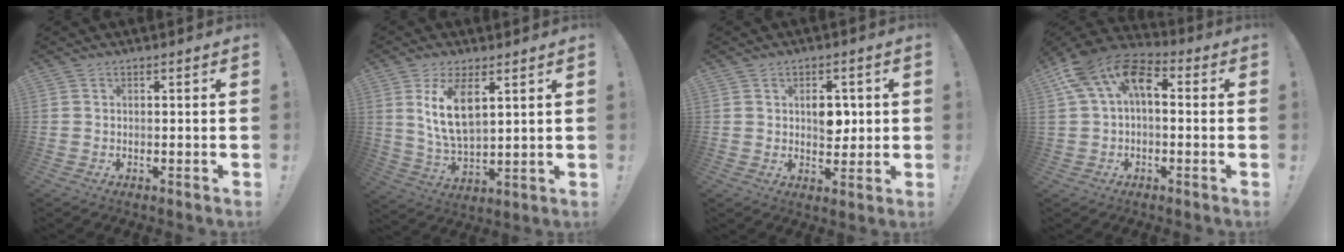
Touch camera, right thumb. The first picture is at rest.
{"total": 11.0, "force": [4.6, 4.9, 8.7], "torque": [-0.169, -0.022, 0.080]}
{"total": 6.5, "force": [1.1, 4.8, 4.3], "torque": [-0.048, 0.000, 0.016]}
{"total": 14.0, "force": [2.6, 8.6, 10.7], "torque": [-0.193, 0.014, 0.051]}